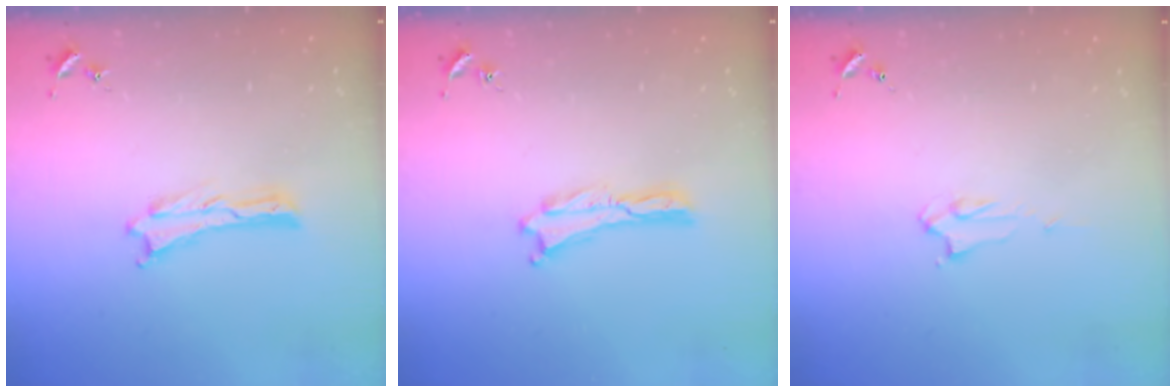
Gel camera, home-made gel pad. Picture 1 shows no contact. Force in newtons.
{"total": 0.0}
{"total": 2.2, "press": 2.2, "slide": 0.2}